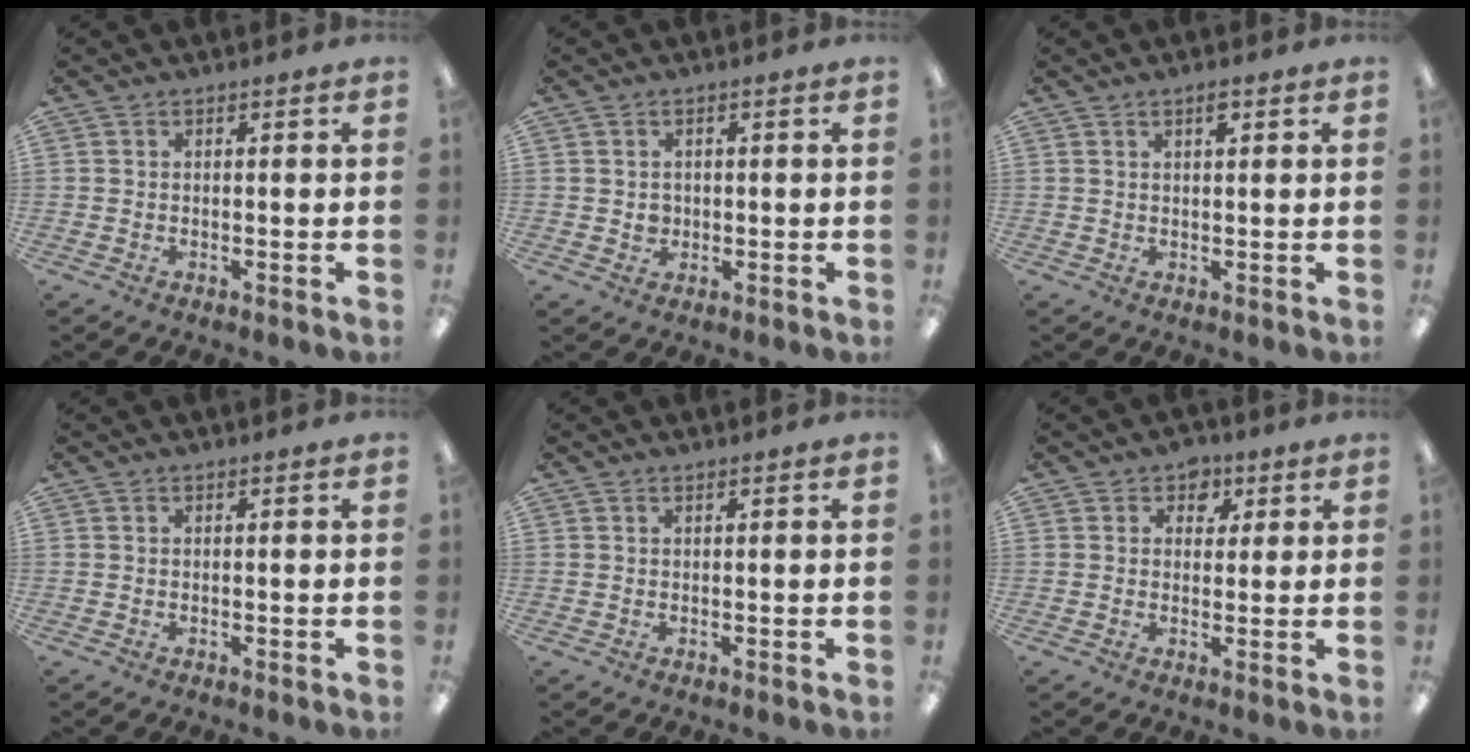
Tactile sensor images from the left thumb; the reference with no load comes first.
{"total": 2.0, "force": [0.4, 1.8, 0.7], "torque": [-0.007, 0.001, 0.005]}
{"total": 2.1, "force": [1.5, 0.5, 1.5], "torque": [-0.024, -0.002, 0.024]}
{"total": 0.0}
{"total": 0.5, "force": [0.4, 0.0, 0.3], "torque": [-0.007, 0.000, 0.008]}
{"total": 4.3, "force": [2.3, 3.5, 1.1], "torque": [-0.002, -0.005, 0.036]}